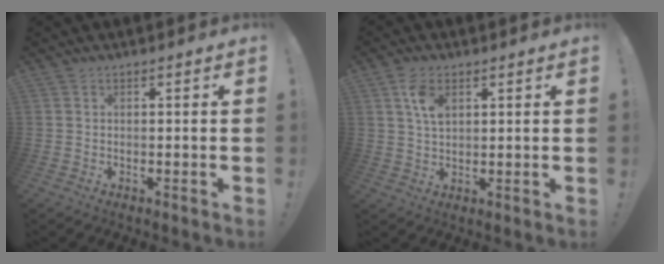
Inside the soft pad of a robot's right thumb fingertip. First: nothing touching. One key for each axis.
{"total": 6.0, "fx": 2.6, "fy": 3.3, "fz": 4.3, "tx": -0.072, "ty": -0.002, "tz": 0.047}